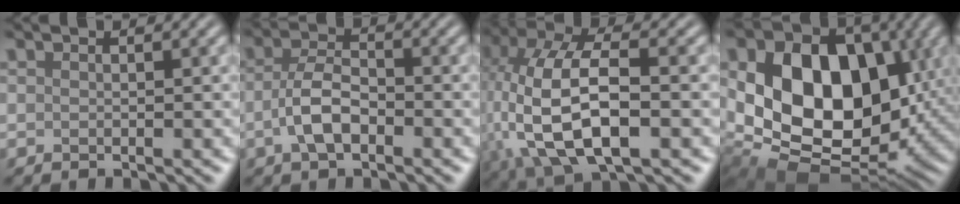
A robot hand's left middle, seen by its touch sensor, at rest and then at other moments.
{"total": 3.9, "force": [-1.3, 1.9, 3.1], "torque": [-0.060, 0.004, -0.033]}
{"total": 12.4, "force": [-1.4, 6.0, 10.7], "torque": [-0.227, 0.000, -0.028]}
{"total": 15.0, "force": [1.4, 10.8, 10.3], "torque": [-0.158, 0.000, 0.016]}